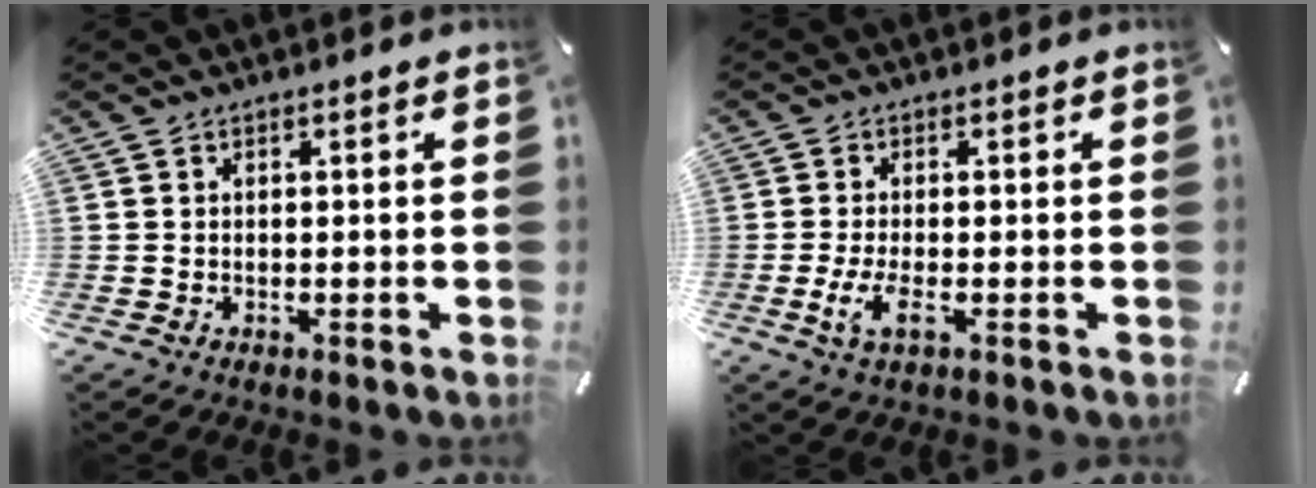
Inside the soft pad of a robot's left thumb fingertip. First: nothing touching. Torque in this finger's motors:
{"motor_torque": [0.77, 1.13, 0.84, 0.18, 0.21]}